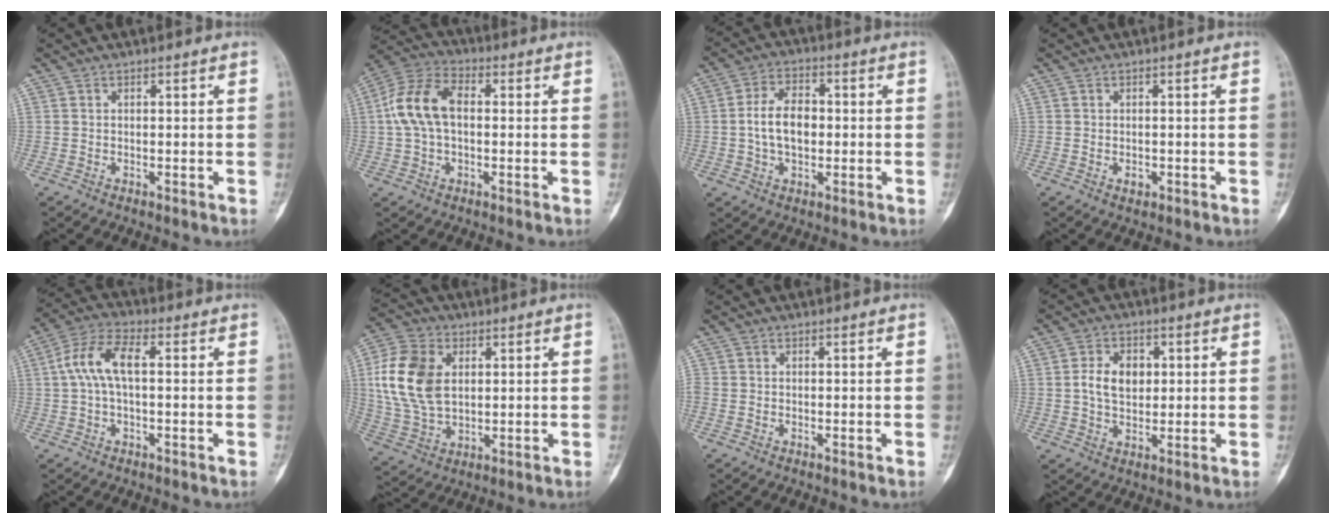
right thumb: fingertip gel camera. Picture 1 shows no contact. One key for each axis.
{"total": 11.1, "fx": 0.7, "fy": 6.8, "fz": 8.8, "tx": -0.182, "ty": 0.031, "tz": 0.007}
{"total": 8.2, "fx": -0.3, "fy": 5.2, "fz": 6.4, "tx": -0.102, "ty": 0.017, "tz": -0.010}
{"total": 0.7, "fx": -0.2, "fy": 0.5, "fz": 0.4, "tx": -0.006, "ty": 0.001, "tz": -0.002}
{"total": 8.6, "fx": 0.9, "fy": 3.8, "fz": 7.6, "tx": -0.167, "ty": 0.031, "tz": 0.012}
{"total": 14.4, "fx": 2.7, "fy": 9.7, "fz": 10.2, "tx": -0.200, "ty": 0.000, "tz": 0.052}
{"total": 0.7, "fx": 0.0, "fy": 0.6, "fz": 0.4, "tx": -0.009, "ty": 0.001, "tz": -0.001}
{"total": 6.9, "fx": 1.0, "fy": 4.8, "fz": 4.9, "tx": -0.069, "ty": 0.001, "tz": 0.016}